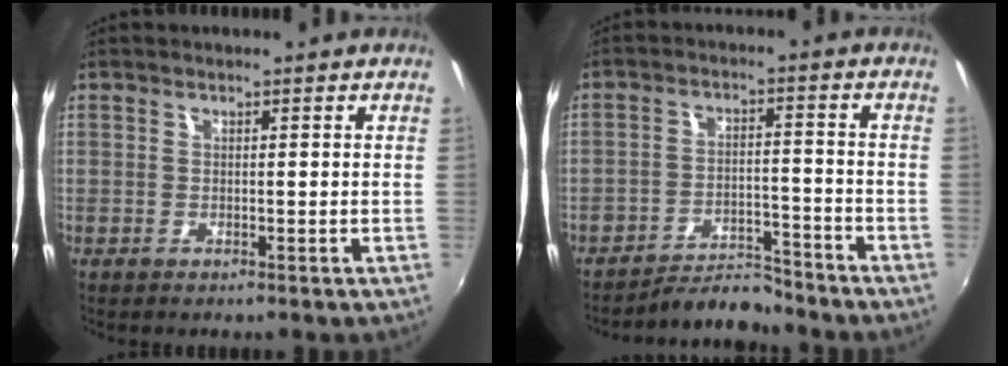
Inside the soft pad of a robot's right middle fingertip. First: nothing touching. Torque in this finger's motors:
{"motor_torque": [-0.53, -0.52, 0.01, -0.01]}